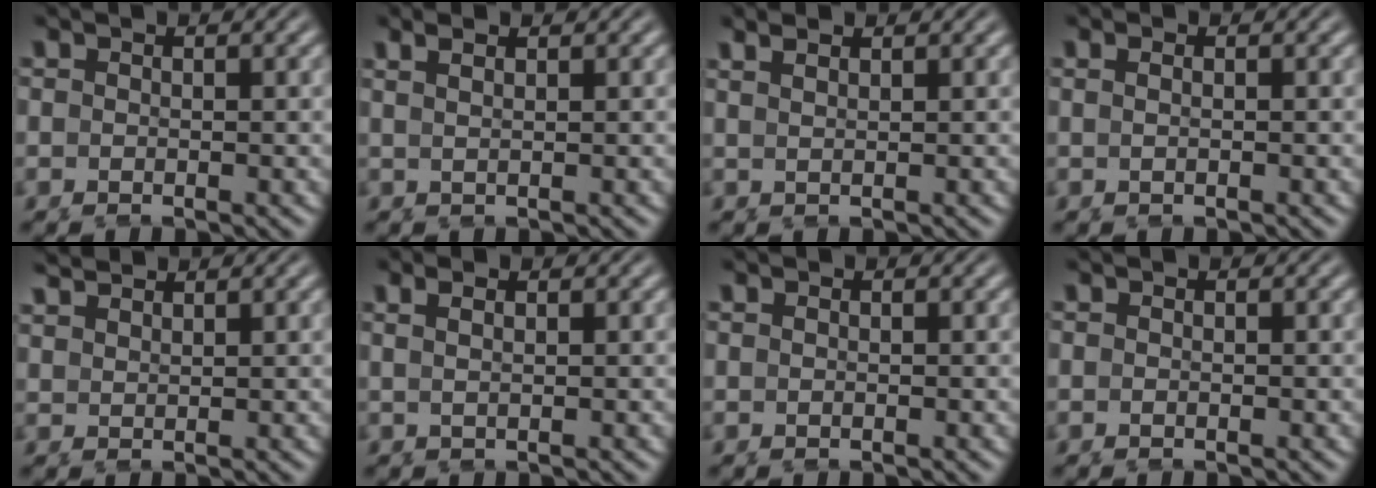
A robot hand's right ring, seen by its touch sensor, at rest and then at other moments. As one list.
[{"total": 1.4, "force": [1.0, 0.2, 0.9], "torque": [-0.014, 0.005, 0.016]}, {"total": 1.4, "force": [1.2, 0.2, 0.7], "torque": [-0.011, 0.005, 0.021]}, {"total": 0.6, "force": [-0.1, -0.1, 0.6], "torque": [-0.008, 0.000, -0.001]}, {"total": 1.8, "force": [1.8, 0.3, 0.2], "torque": [0.000, 0.001, 0.036]}, {"total": 1.2, "force": [0.5, 0.2, 1.0], "torque": [-0.017, 0.001, 0.010]}, {"total": 0.0}, {"total": 0.0}]